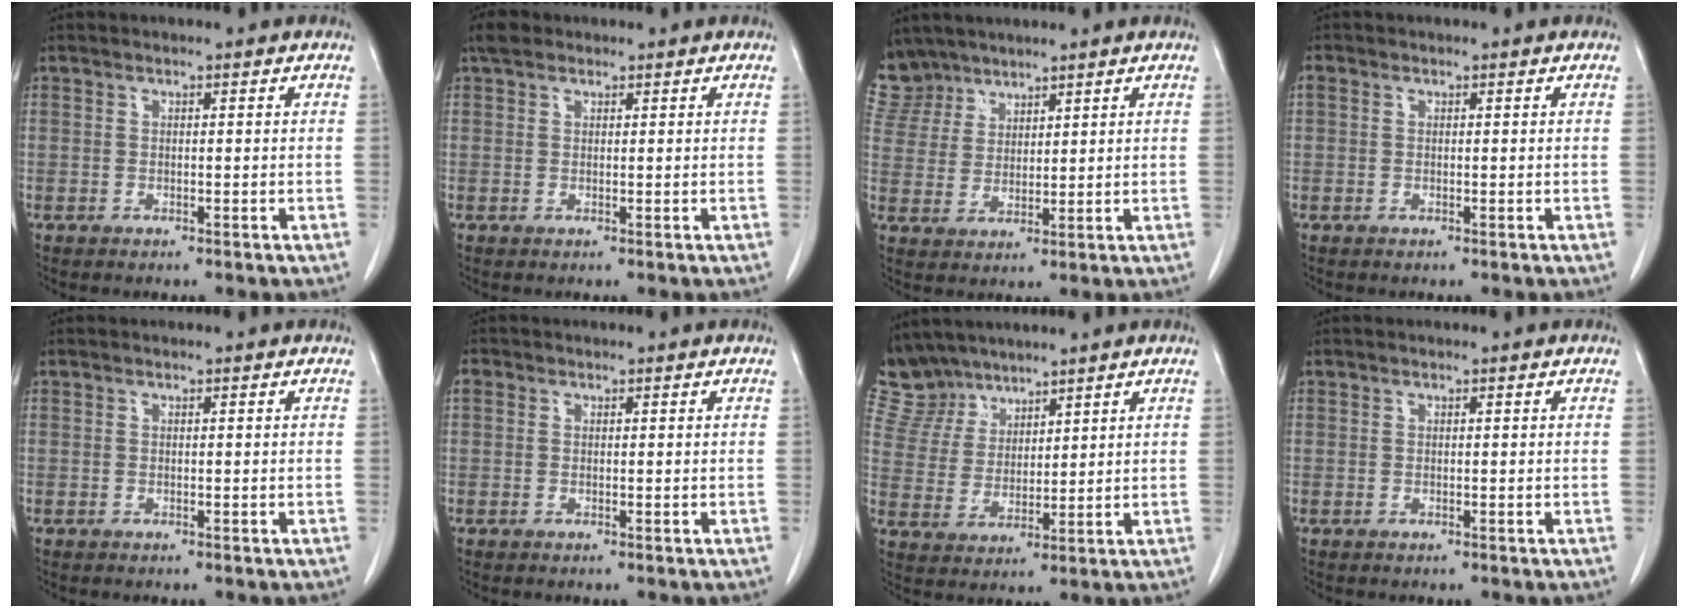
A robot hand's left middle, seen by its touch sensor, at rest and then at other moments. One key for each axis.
{"total": 2.0, "fx": 1.4, "fy": 1.2, "fz": 0.7, "tx": -0.015, "ty": 0.016, "tz": 0.022}
{"total": 9.1, "fx": 7.7, "fy": 4.8, "fz": 0.5, "tx": -0.019, "ty": 0.009, "tz": 0.163}
{"total": 0.6, "fx": 0.2, "fy": 0.5, "fz": 0.3, "tx": -0.007, "ty": 0.008, "tz": 0.003}
{"total": 0.0}
{"total": 1.1, "fx": 0.4, "fy": 0.9, "fz": 0.4, "tx": -0.005, "ty": 0.012, "tz": 0.007}
{"total": 8.1, "fx": 7.3, "fy": 3.4, "fz": 0.3, "tx": -0.013, "ty": 0.011, "tz": 0.157}
{"total": 0.0}